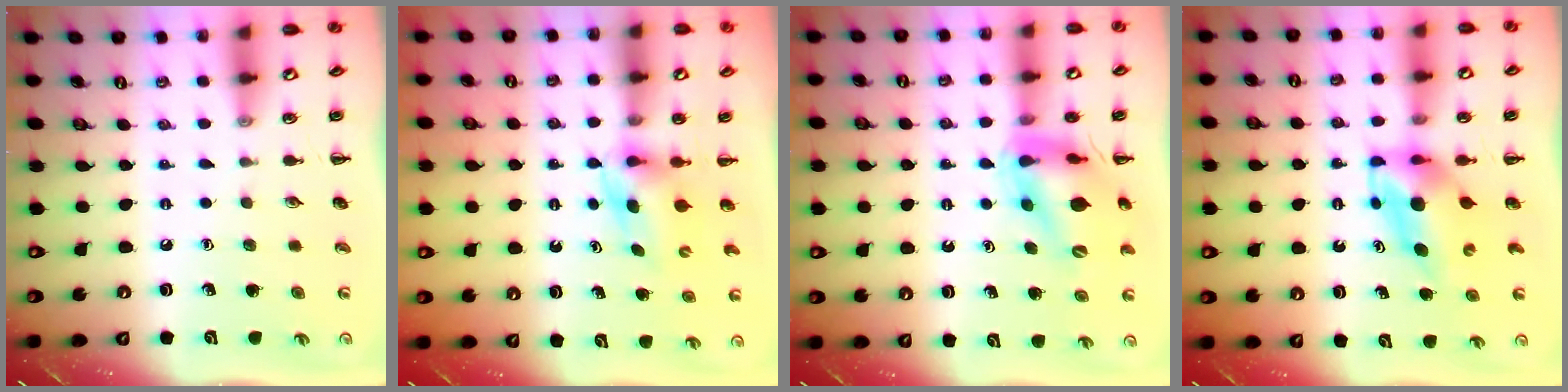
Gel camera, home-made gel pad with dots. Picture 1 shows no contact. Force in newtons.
{"total": 4.0, "press": 3.9, "slide": 0.7}
{"total": 13.8, "press": 13.3, "slide": 3.7}
{"total": 5.4, "press": 5.3, "slide": 0.9}